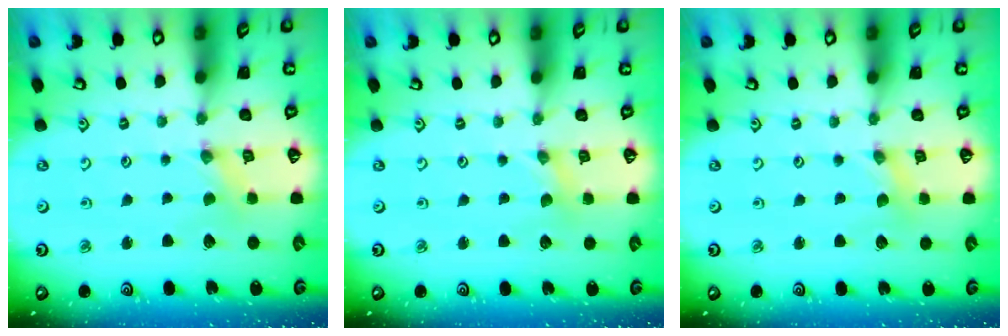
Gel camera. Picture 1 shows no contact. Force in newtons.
{"total": 0.0}
{"total": 0.7, "press": 0.7, "slide": 0.2}